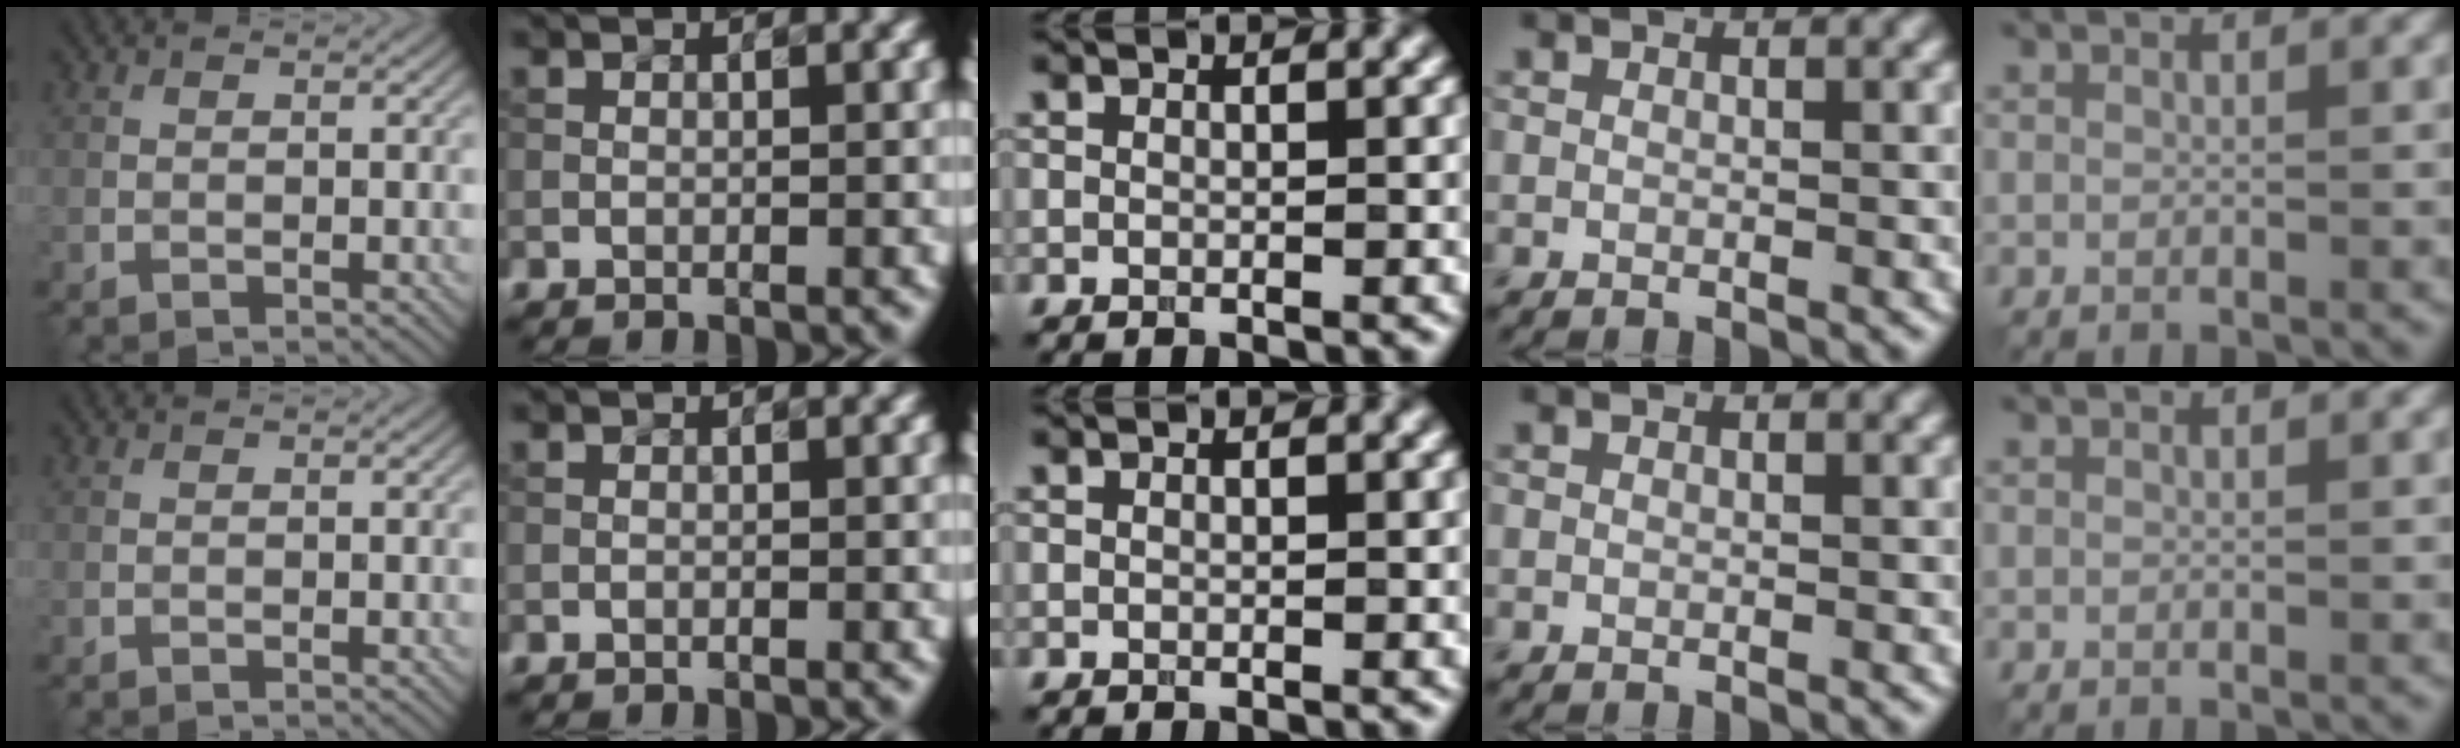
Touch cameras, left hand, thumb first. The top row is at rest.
{}